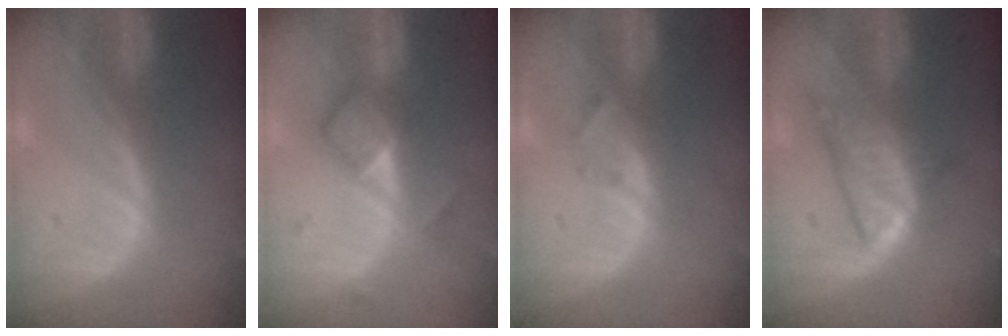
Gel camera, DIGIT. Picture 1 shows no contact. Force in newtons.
{"total": 5.0, "press": 4.8, "slide": 1.3}
{"total": 1.3, "press": 1.3, "slide": 0.4}
{"total": 6.0, "press": 5.7, "slide": 2.1}